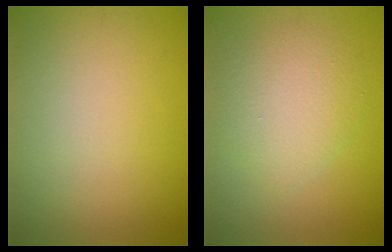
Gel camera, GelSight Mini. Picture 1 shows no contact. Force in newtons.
{"total": 3.4, "press": 3.4, "slide": 0.3}